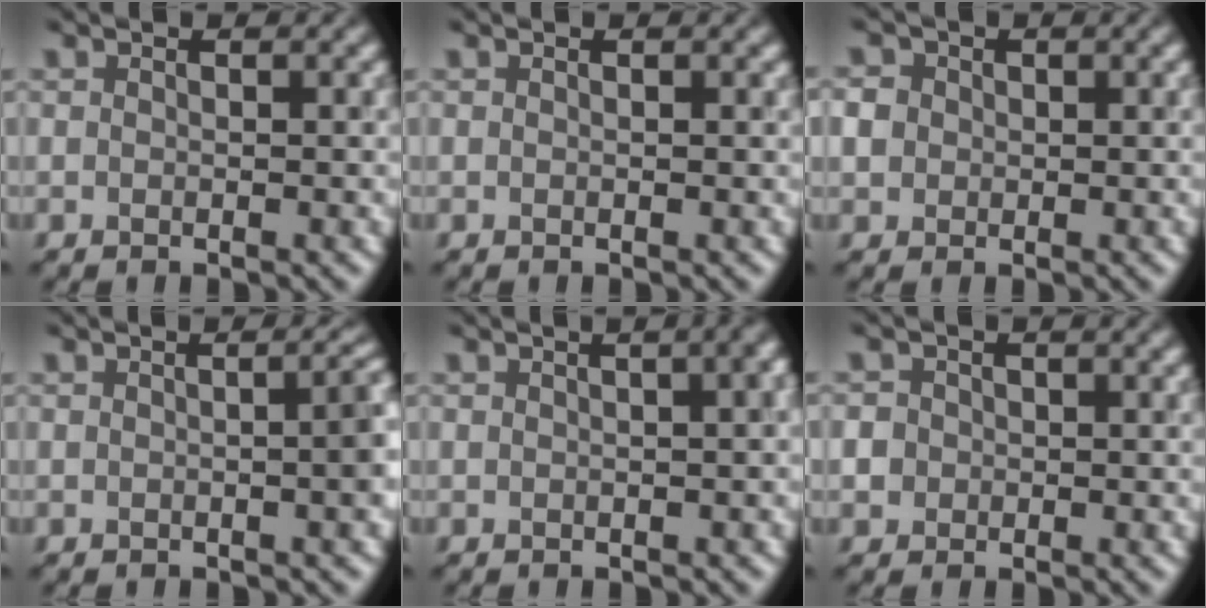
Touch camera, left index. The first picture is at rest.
{"total": 0.0}
{"total": 2.1, "force": [0.1, 2.0, 0.7], "torque": [-0.013, 0.006, 0.001]}
{"total": 4.1, "force": [-0.1, 1.5, 3.8], "torque": [-0.026, 0.012, -0.002]}
{"total": 5.9, "force": [1.5, 3.1, 4.9], "torque": [-0.016, 0.045, -0.009]}
{"total": 3.1, "force": [0.0, 2.9, 1.1], "torque": [-0.009, 0.019, -0.023]}